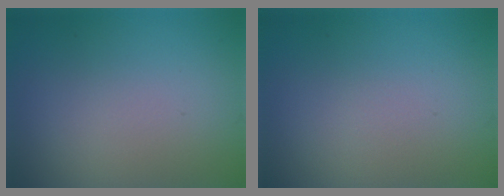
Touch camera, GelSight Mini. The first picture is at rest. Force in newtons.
{"total": 0.0}